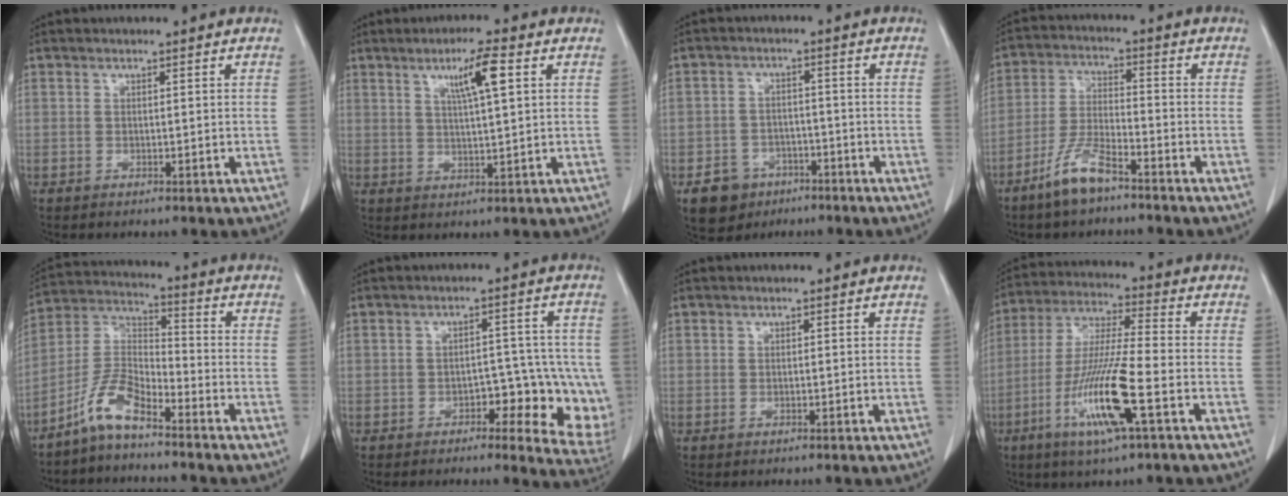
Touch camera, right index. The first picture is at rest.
{"total": 6.2, "force": [2.5, 0.0, 5.7], "torque": [-0.098, 0.002, 0.044]}
{"total": 6.0, "force": [-3.4, 4.8, 1.3], "torque": [-0.028, 0.007, -0.047]}
{"total": 7.4, "force": [-5.3, 1.5, 4.9], "torque": [-0.112, -0.010, -0.106]}
{"total": 7.8, "force": [-5.9, 1.8, 4.9], "torque": [-0.115, 0.008, -0.124]}
{"total": 9.2, "force": [-2.7, 4.3, 7.6], "torque": [-0.074, 0.012, -0.030]}
{"total": 0.0}
{"total": 13.9, "force": [-5.5, 0.2, 12.8], "torque": [-0.261, -0.018, -0.106]}